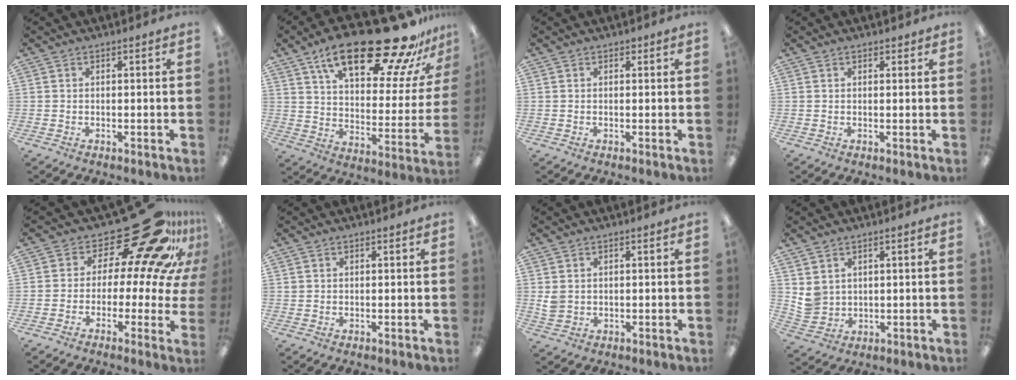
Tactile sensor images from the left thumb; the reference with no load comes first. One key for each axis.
{"total": 27.4, "fx": 19.6, "fy": 8.2, "fz": 17.2, "tx": -0.259, "ty": -0.131, "tz": 0.317}
{"total": 0.7, "fx": 0.4, "fy": 0.5, "fz": 0.2, "tx": -0.005, "ty": 0.002, "tz": 0.007}
{"total": 1.2, "fx": 0.7, "fy": 0.8, "fz": 0.5, "tx": -0.002, "ty": -0.001, "tz": 0.012}
{"total": 20.6, "fx": 13.2, "fy": 7.8, "fz": 13.8, "tx": -0.172, "ty": -0.111, "tz": 0.218}
{"total": 0.7, "fx": 0.3, "fy": 0.6, "fz": 0.1, "tx": -0.002, "ty": 0.005, "tz": 0.005}
{"total": 2.9, "fx": 0.7, "fy": 2.6, "fz": 1.2, "tx": -0.017, "ty": 0.001, "tz": 0.013}
{"total": 4.6, "fx": 2.4, "fy": 3.9, "fz": 0.9, "tx": -0.023, "ty": -0.006, "tz": 0.048}